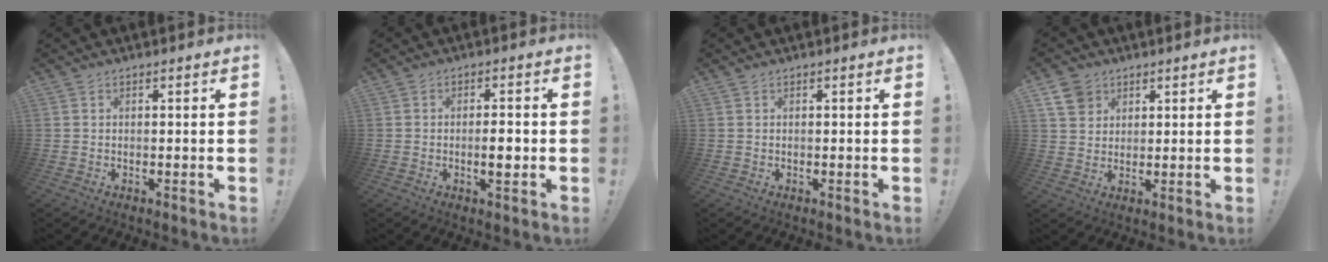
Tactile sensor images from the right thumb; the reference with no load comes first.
{"total": 4.3, "force": [-1.1, 1.0, 4.0], "torque": [-0.051, -0.002, -0.022]}
{"total": 0.0}
{"total": 6.9, "force": [4.2, 5.2, 1.8], "torque": [-0.024, -0.021, 0.082]}